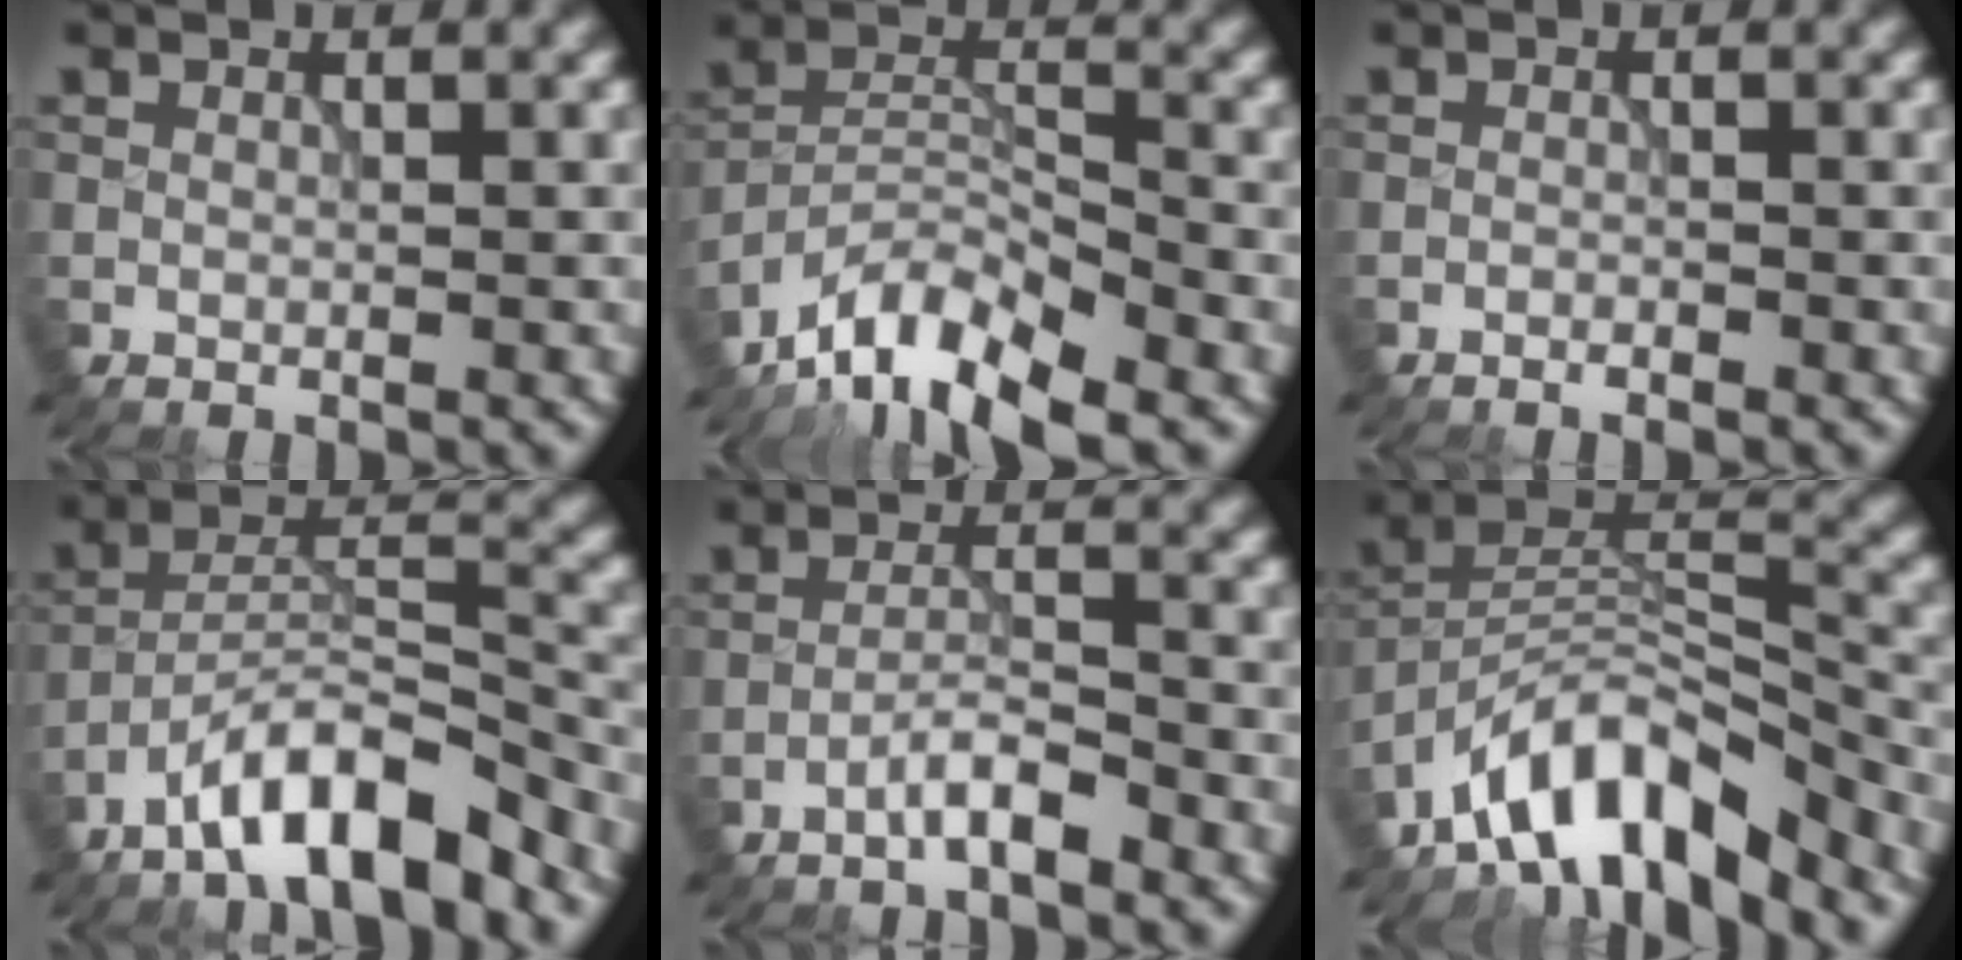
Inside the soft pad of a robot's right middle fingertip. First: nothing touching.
{"total": 8.5, "force": [-6.8, 2.5, 4.5], "torque": [-0.069, -0.001, -0.138]}
{"total": 0.6, "force": [-0.5, 0.1, 0.4], "torque": [-0.003, 0.001, -0.010]}
{"total": 7.7, "force": [-5.7, 1.8, 4.9], "torque": [-0.077, 0.012, -0.101]}
{"total": 2.8, "force": [-2.0, 0.4, 2.0], "torque": [-0.032, 0.012, -0.042]}
{"total": 9.5, "force": [-7.1, 3.3, 5.4], "torque": [-0.077, 0.005, -0.139]}